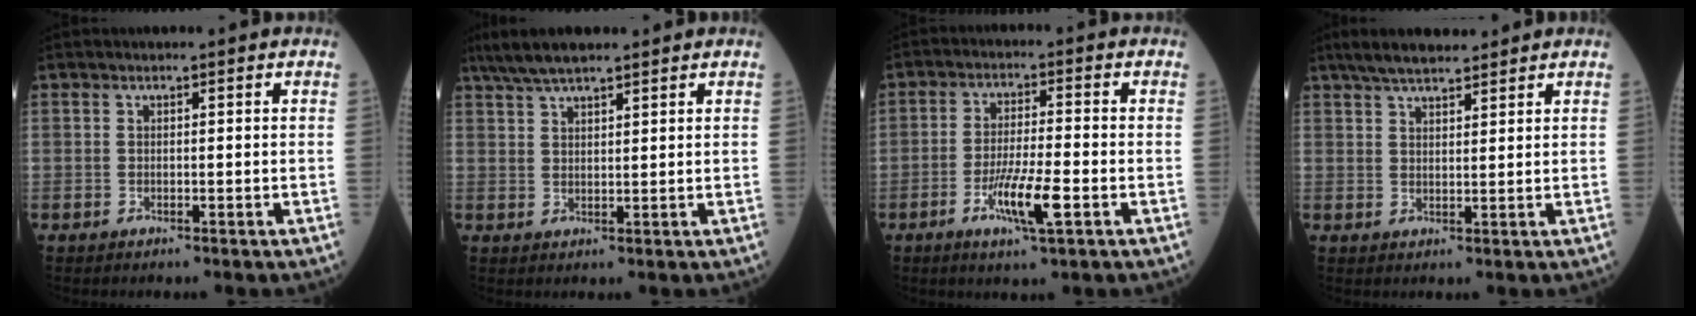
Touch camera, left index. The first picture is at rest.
{"total": 6.7, "force": [5.5, 1.0, 3.8], "torque": [-0.073, 0.029, 0.100]}
{"total": 7.4, "force": [-3.1, 0.6, 6.7], "torque": [-0.130, -0.010, -0.055]}
{"total": 6.8, "force": [5.7, 1.4, 3.3], "torque": [-0.060, 0.024, 0.099]}